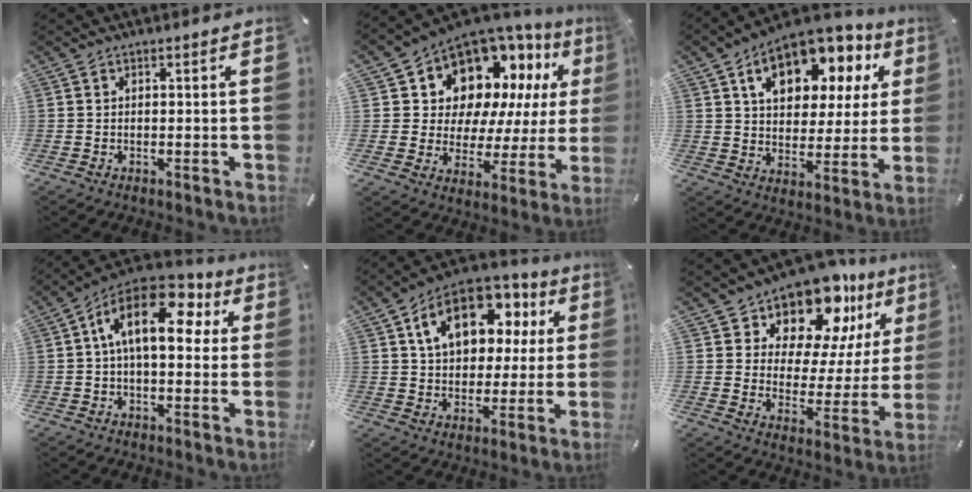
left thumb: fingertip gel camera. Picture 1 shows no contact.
{"total": 13.4, "force": [8.8, 9.1, 4.3], "torque": [-0.078, -0.083, 0.160]}
{"total": 15.2, "force": [8.3, 9.7, 8.2], "torque": [-0.129, -0.043, 0.144]}
{"total": 16.7, "force": [4.5, 9.0, 13.4], "torque": [-0.229, -0.011, 0.074]}
{"total": 16.7, "force": [7.1, 11.3, 10.0], "torque": [-0.171, -0.020, 0.129]}
{"total": 14.2, "force": [11.8, 6.9, 4.0], "torque": [-0.072, -0.112, 0.207]}